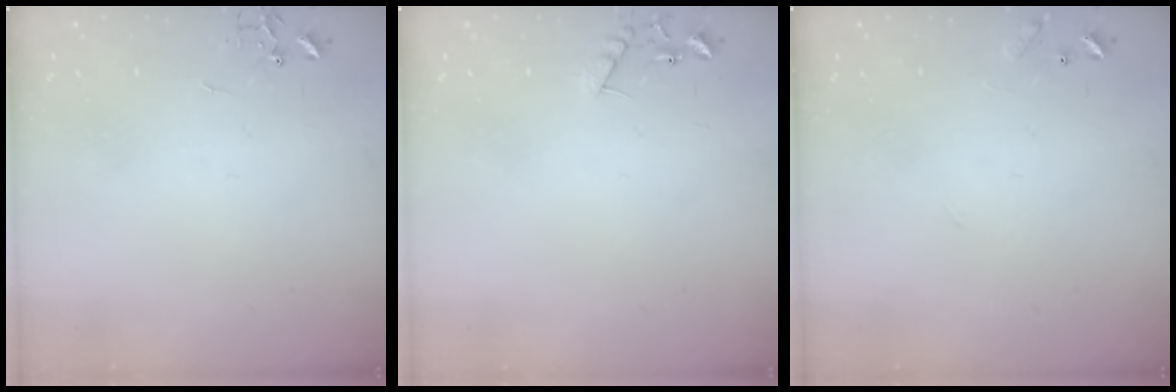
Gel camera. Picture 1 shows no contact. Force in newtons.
{"total": 8.8, "press": 8.8, "slide": 0.4}
{"total": 8.4, "press": 8.4, "slide": 0.5}